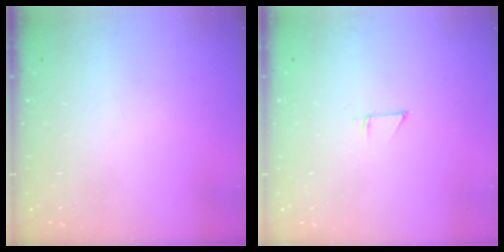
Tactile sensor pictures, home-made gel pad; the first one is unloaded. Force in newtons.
{"total": 3.5, "press": 3.4, "slide": 0.4}